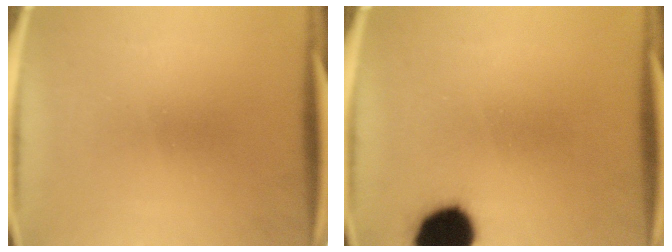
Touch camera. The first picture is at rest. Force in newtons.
{"total": 14.1}